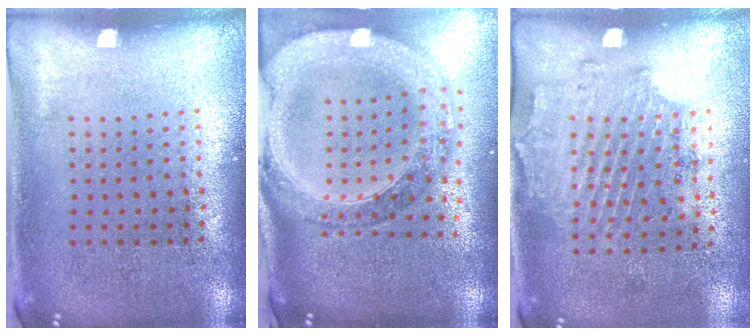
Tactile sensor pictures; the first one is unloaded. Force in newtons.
{"total": 2.7, "press": 2.4, "slide": 1.4}
{"total": 1.7, "press": 1.3, "slide": 1.1}